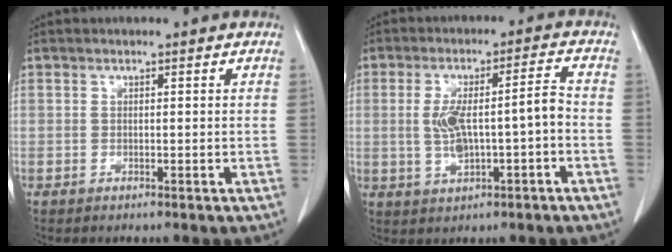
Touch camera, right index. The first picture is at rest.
{"total": 8.5, "force": [-1.1, 1.9, 8.2], "torque": [-0.154, 0.022, -0.012]}